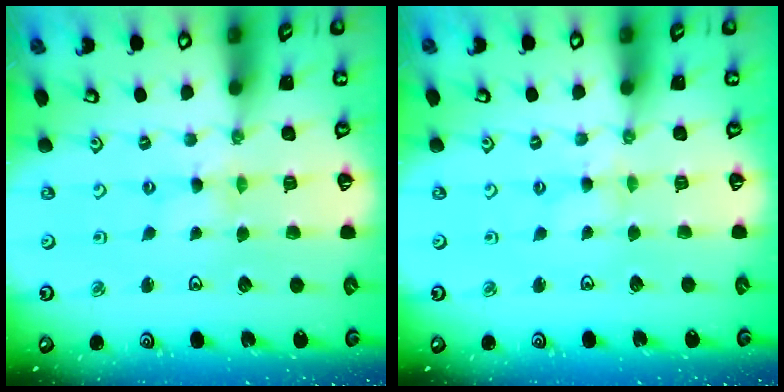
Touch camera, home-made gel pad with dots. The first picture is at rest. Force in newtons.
{"total": 2.1, "press": 2.1, "slide": 0.4}